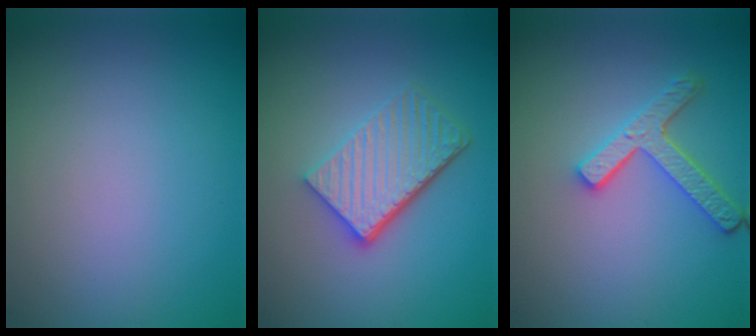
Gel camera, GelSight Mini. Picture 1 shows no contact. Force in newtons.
{"total": 5.3, "press": 3.8, "slide": 3.8}
{"total": 3.7, "press": 3.0, "slide": 2.2}